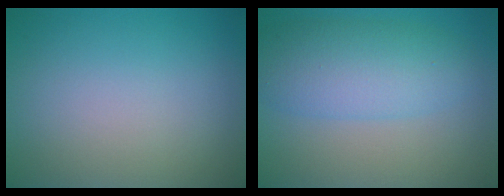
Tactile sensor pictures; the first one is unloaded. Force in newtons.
{"total": 5.7, "press": 5.6, "slide": 0.4}